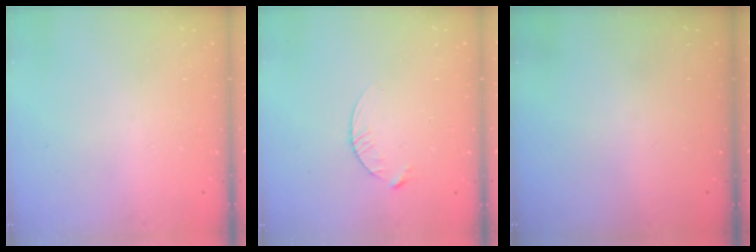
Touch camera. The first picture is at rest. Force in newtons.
{"total": 3.7, "press": 3.7, "slide": 0.4}
{"total": 0.0}